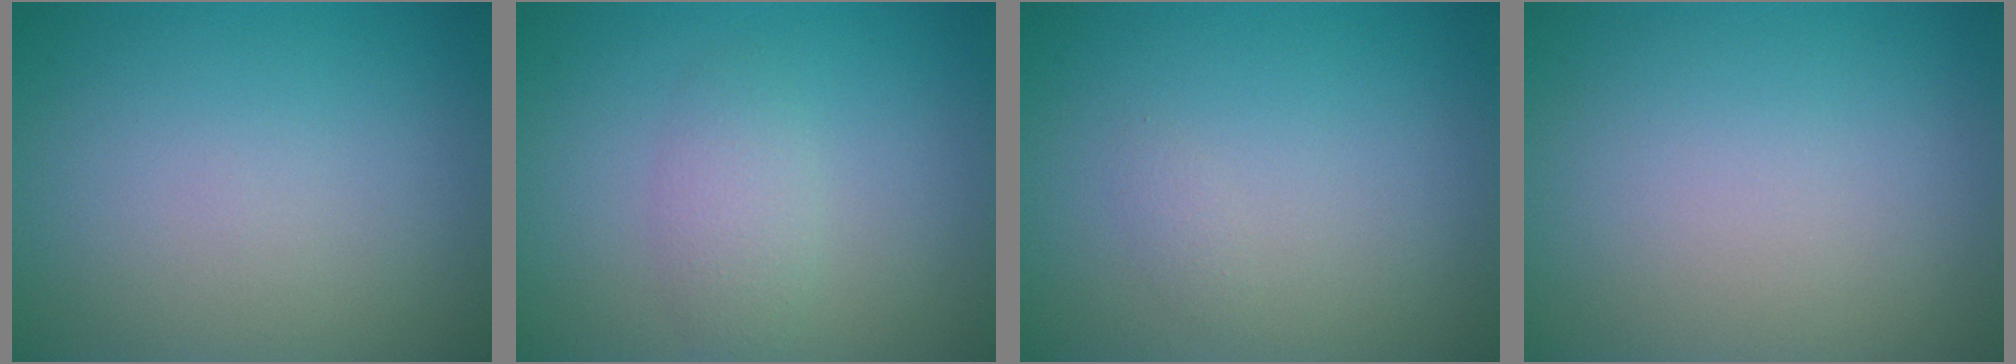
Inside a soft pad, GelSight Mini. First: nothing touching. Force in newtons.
{"total": 2.0, "press": 2.0, "slide": 0.0}
{"total": 0.6, "press": 0.6, "slide": 0.0}
{"total": 0.0}